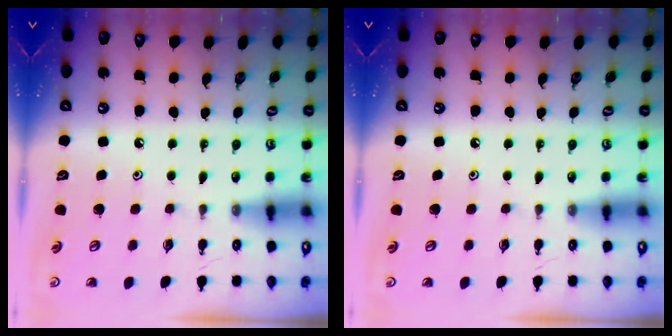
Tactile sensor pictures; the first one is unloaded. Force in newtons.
{"total": 0.0}